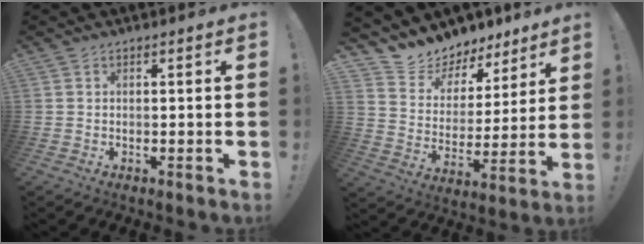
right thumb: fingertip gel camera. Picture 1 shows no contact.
{"total": 9.6, "force": [8.2, 4.9, 0.7], "torque": [-0.032, -0.078, 0.151]}